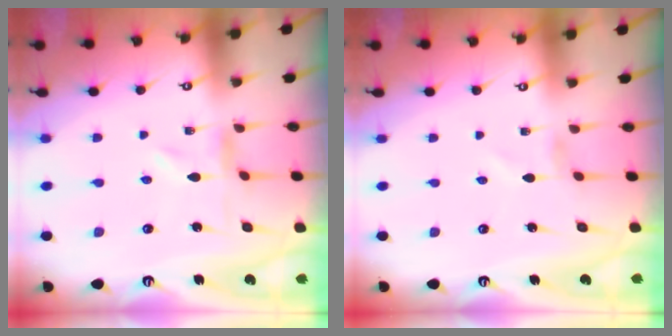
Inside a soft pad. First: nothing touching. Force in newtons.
{"total": 1.0, "press": 1.0, "slide": 0.0}